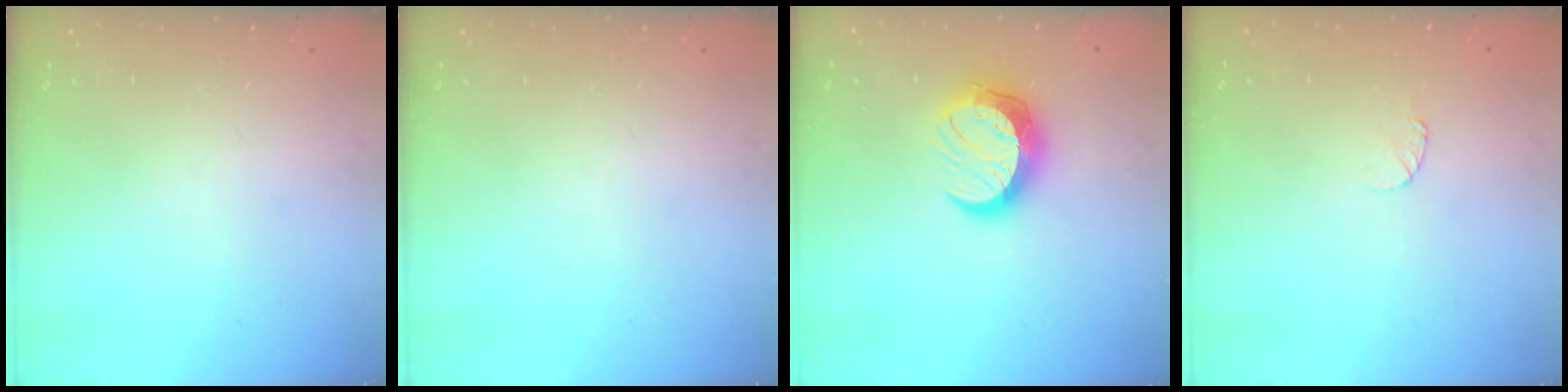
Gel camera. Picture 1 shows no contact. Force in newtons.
{"total": 0.0}
{"total": 11.5, "press": 11.5, "slide": 0.9}
{"total": 3.6, "press": 3.6, "slide": 0.4}